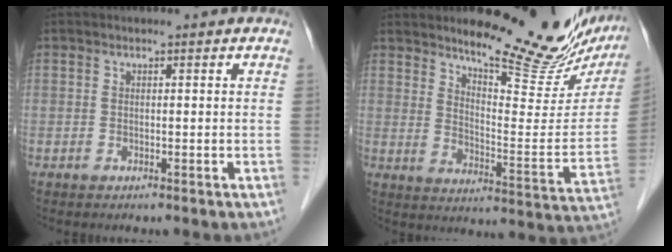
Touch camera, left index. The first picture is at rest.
{"total": 19.7, "force": [16.5, 3.9, 10.1], "torque": [-0.134, -0.060, 0.214]}